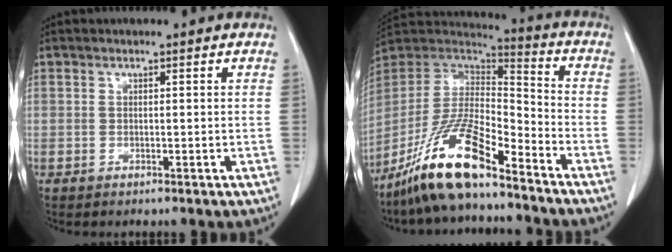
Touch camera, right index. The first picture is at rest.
{"total": 15.6, "force": [-11.2, 3.0, 10.4], "torque": [-0.199, 0.002, -0.208]}